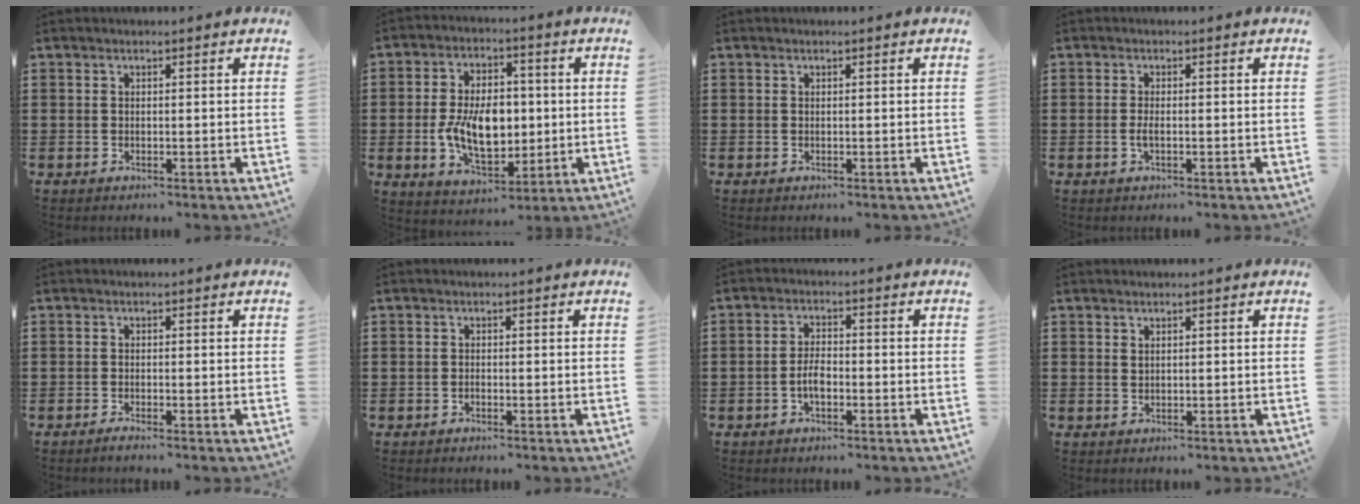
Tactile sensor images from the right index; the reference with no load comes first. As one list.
[{"total": 10.0, "force": [-0.6, 6.2, 7.8], "torque": [-0.145, 0.001, -0.017]}, {"total": 0.0}, {"total": 1.4, "force": [-0.4, 0.4, 1.3], "torque": [-0.032, -0.002, -0.010]}, {"total": 1.0, "force": [-0.9, -0.2, 0.4], "torque": [-0.008, -0.005, -0.017]}, {"total": 0.7, "force": [-0.5, 0.5, 0.1], "torque": [-0.002, 0.003, -0.013]}, {"total": 3.4, "force": [-1.2, 1.7, 2.7], "torque": [-0.065, 0.000, -0.026]}, {"total": 0.8, "force": [0.5, 0.6, 0.3], "torque": [-0.008, 0.002, 0.011]}]